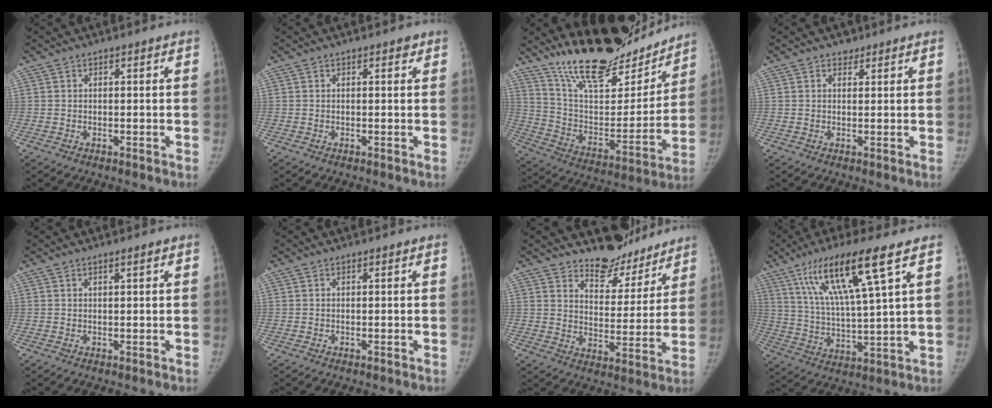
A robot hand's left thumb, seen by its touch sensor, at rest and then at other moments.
{"total": 0.8, "force": [0.5, 0.5, 0.5], "torque": [0.001, -0.002, 0.003]}
{"total": 24.5, "force": [20.5, 7.8, 11.0], "torque": [-0.140, -0.110, 0.335]}
{"total": 1.5, "force": [1.0, 1.0, 0.2], "torque": [0.009, -0.006, 0.010]}
{"total": 0.9, "force": [0.5, 0.0, 0.7], "torque": [-0.012, 0.000, 0.009]}
{"total": 0.0}
{"total": 10.9, "force": [9.9, 4.4, 1.3], "torque": [0.021, -0.088, 0.150]}
{"total": 15.6, "force": [8.1, 1.3, 13.3], "torque": [-0.253, -0.026, 0.152]}